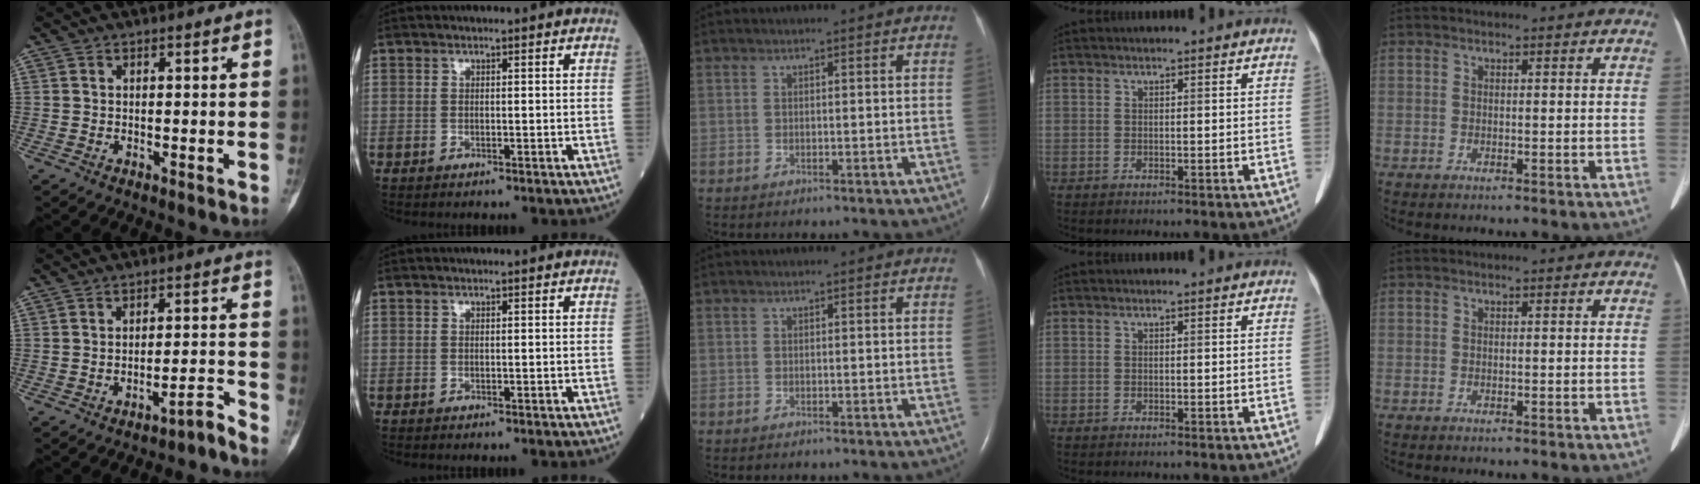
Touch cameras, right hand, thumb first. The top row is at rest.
{"thumb": {"total": 3.3, "force": [-3.2, -0.1, 1.0], "torque": [-0.013, 0.046, -0.044]}}